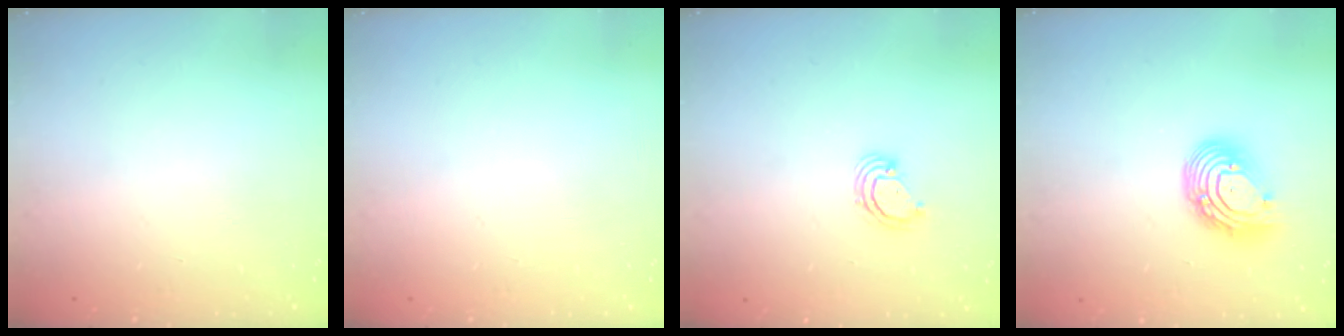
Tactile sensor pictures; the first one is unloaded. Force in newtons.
{"total": 0.0}
{"total": 3.5, "press": 3.5, "slide": 0.1}
{"total": 10.8, "press": 10.8, "slide": 1.0}